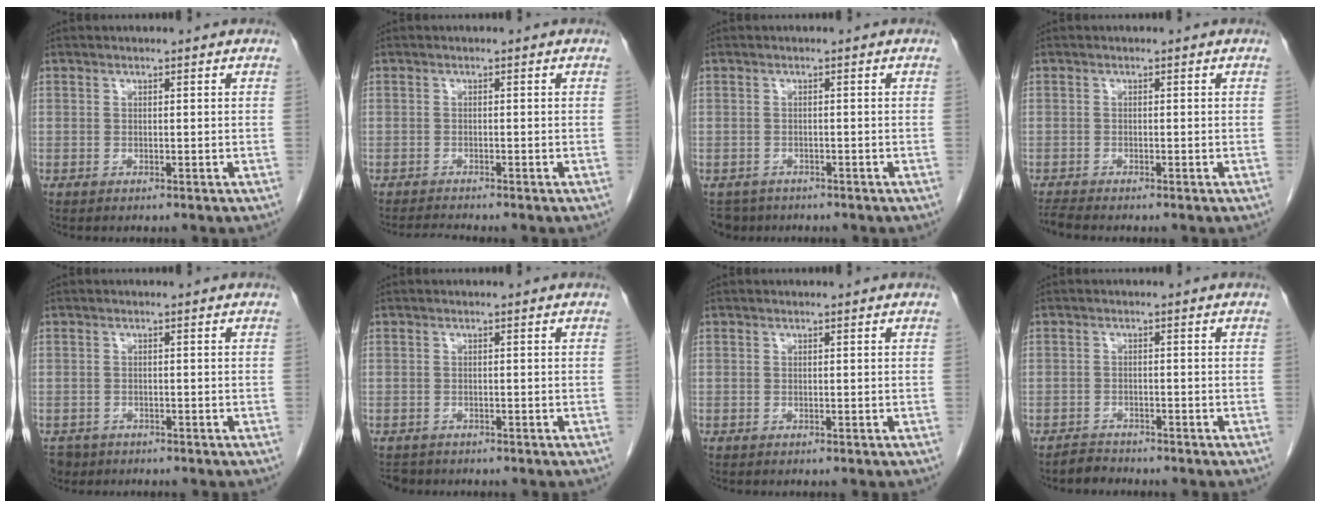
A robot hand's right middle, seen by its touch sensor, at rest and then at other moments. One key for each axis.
{"total": 1.9, "fx": -1.7, "fy": -0.8, "fz": 0.2, "tx": -0.015, "ty": -0.014, "tz": -0.033}
{"total": 3.3, "fx": -2.6, "fy": 2.0, "fz": 0.0, "tx": 0.002, "ty": 0.001, "tz": -0.041}
{"total": 1.5, "fx": -1.4, "fy": -0.7, "fz": 0.1, "tx": -0.016, "ty": -0.013, "tz": -0.029}
{"total": 3.0, "fx": -2.2, "fy": 2.1, "fz": 0.3, "tx": -0.006, "ty": 0.001, "tz": -0.035}
{"total": 2.1, "fx": -1.8, "fy": 1.1, "fz": 0.0, "tx": -0.006, "ty": -0.001, "tz": -0.027}
{"total": 0.0}
{"total": 1.8, "fx": -1.7, "fy": 0.4, "fz": -0.4, "tx": 0.001, "ty": -0.005, "tz": -0.030}